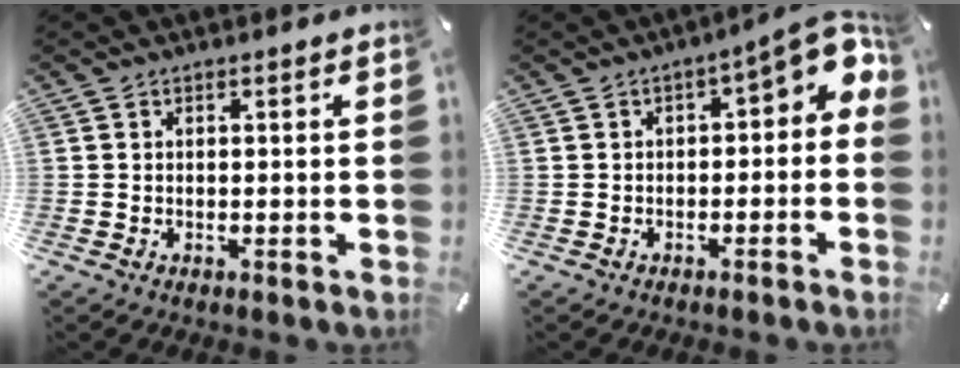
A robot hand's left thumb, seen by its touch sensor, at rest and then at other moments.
{"total": 6.5, "force": [1.6, 2.8, 5.6], "torque": [-0.077, -0.019, 0.020]}